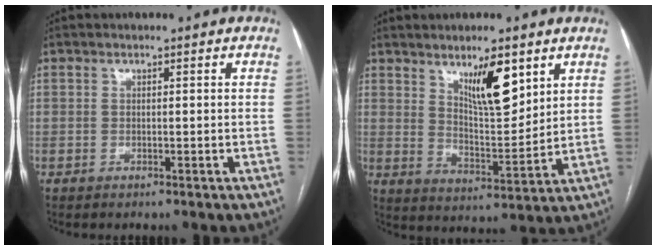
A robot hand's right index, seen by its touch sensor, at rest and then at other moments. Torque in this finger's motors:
{"motor_torque": [0.35, 0.22, 0.60, 0.12]}